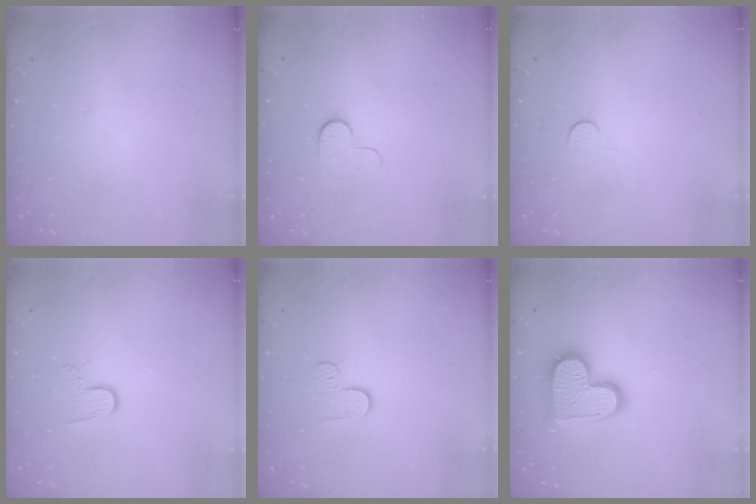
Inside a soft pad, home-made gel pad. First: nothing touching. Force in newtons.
{"total": 5.4, "press": 5.3, "slide": 1.2}
{"total": 2.8, "press": 2.8, "slide": 0.4}
{"total": 6.5, "press": 6.4, "slide": 0.6}
{"total": 3.5, "press": 3.5, "slide": 0.4}
{"total": 14.2, "press": 14.2, "slide": 0.9}